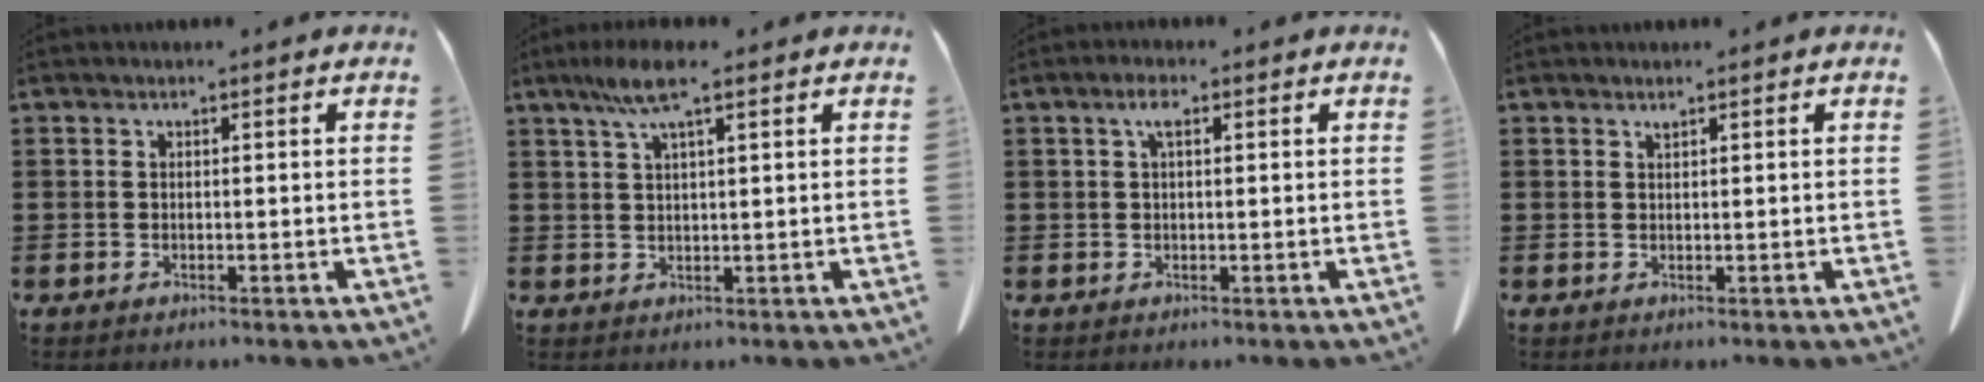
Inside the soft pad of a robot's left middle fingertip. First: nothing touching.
{"total": 5.6, "force": [3.2, 0.8, 4.6], "torque": [-0.096, 0.005, 0.056]}
{"total": 2.5, "force": [0.9, 1.0, 2.1], "torque": [-0.046, 0.009, 0.013]}
{"total": 0.6, "force": [0.5, 0.1, 0.3], "torque": [-0.008, -0.002, 0.011]}